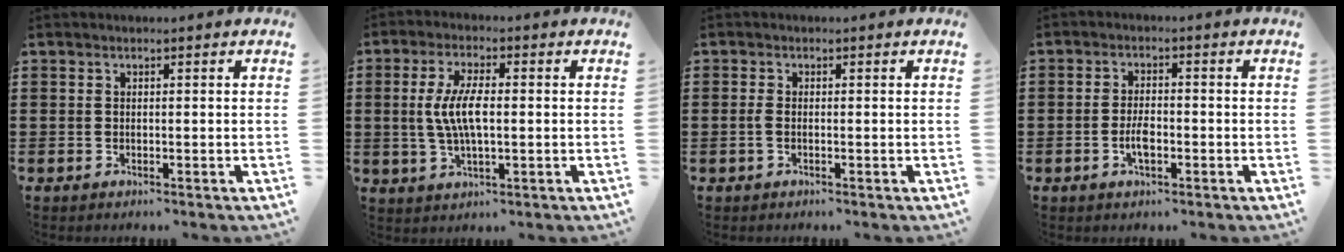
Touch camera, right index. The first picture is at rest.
{"total": 6.8, "force": [0.0, 2.4, 6.4], "torque": [-0.146, -0.002, -0.010]}
{"total": 1.2, "force": [-0.4, 0.3, 1.1], "torque": [-0.029, -0.004, -0.008]}
{"total": 3.3, "force": [-1.1, 1.3, 2.8], "torque": [-0.065, -0.002, -0.024]}